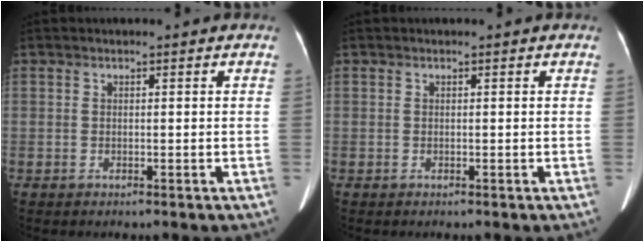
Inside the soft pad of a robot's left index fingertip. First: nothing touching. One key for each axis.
{"total": 0.0}